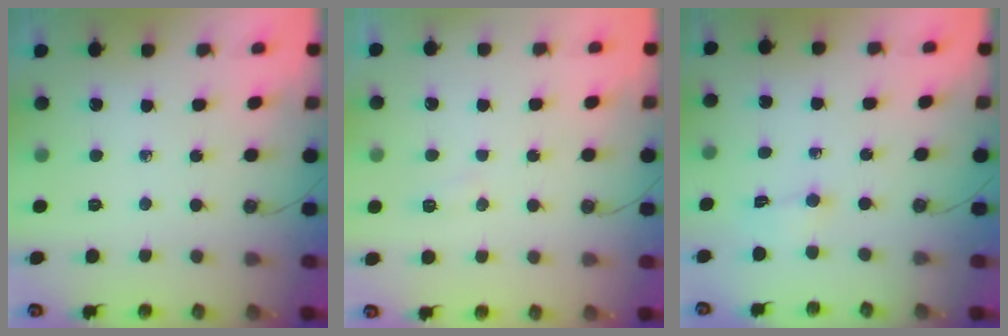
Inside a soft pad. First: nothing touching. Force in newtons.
{"total": 4.1, "press": 4.0, "slide": 0.5}
{"total": 1.5, "press": 1.3, "slide": 0.8}